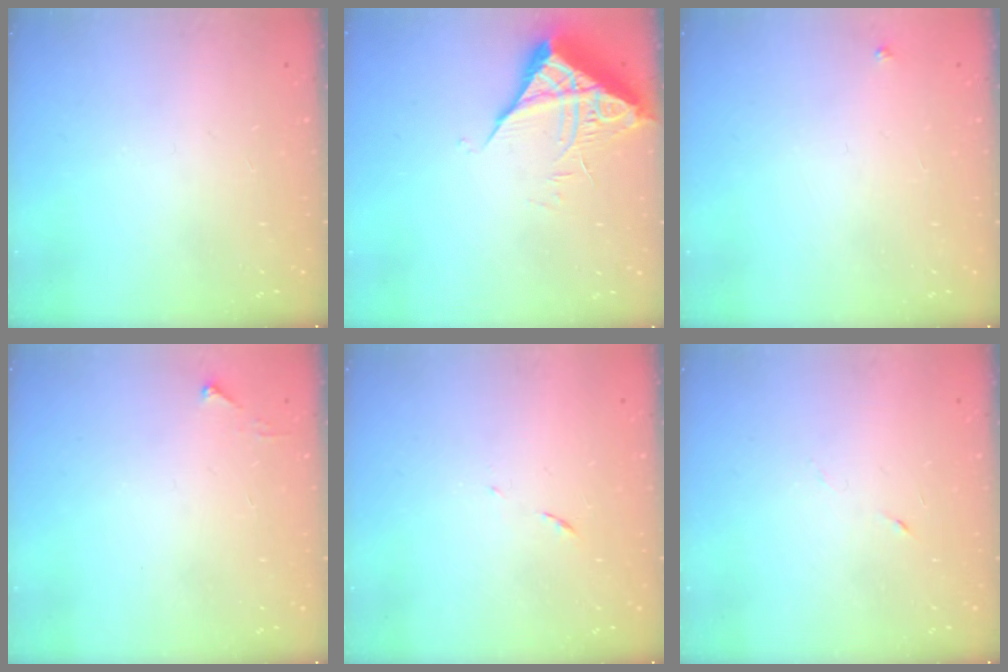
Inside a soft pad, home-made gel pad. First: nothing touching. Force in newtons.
{"total": 7.0, "press": 7.0, "slide": 0.6}
{"total": 2.7, "press": 2.7, "slide": 0.3}
{"total": 3.1, "press": 3.1, "slide": 0.4}
{"total": 5.6, "press": 5.6, "slide": 0.4}
{"total": 3.4, "press": 3.2, "slide": 0.9}